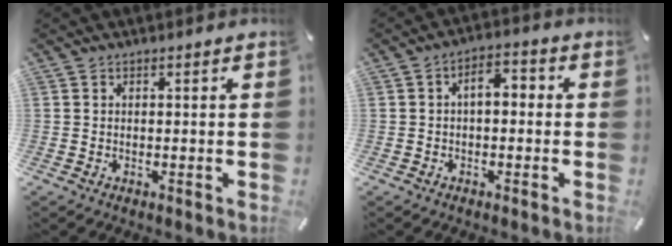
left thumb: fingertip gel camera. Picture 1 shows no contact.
{"total": 4.8, "force": [-0.8, 2.6, 3.9], "torque": [-0.065, 0.017, -0.021]}